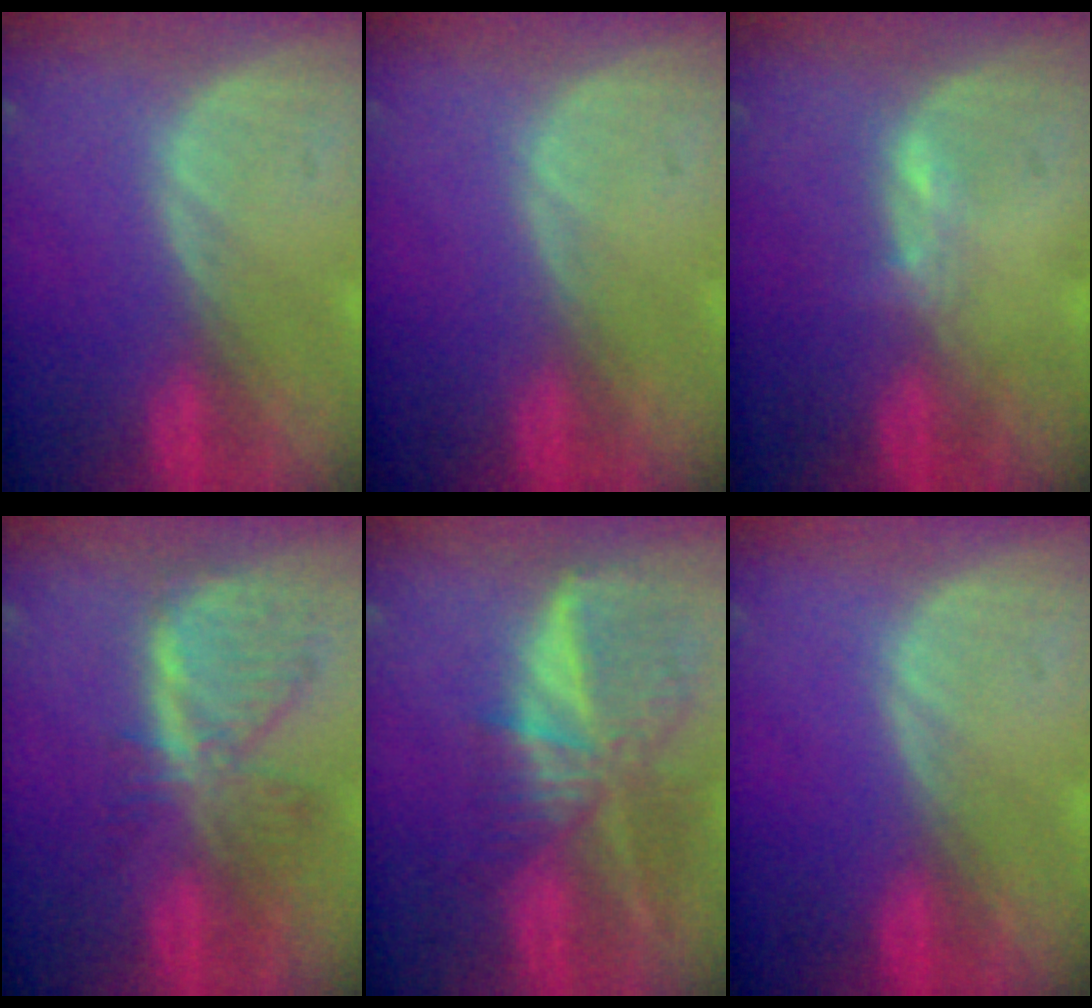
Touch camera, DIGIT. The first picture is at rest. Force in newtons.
{"total": 0.0}
{"total": 1.3, "press": 1.2, "slide": 0.5}
{"total": 8.2, "press": 7.1, "slide": 4.0}
{"total": 9.3, "press": 8.1, "slide": 4.7}
{"total": 0.0}